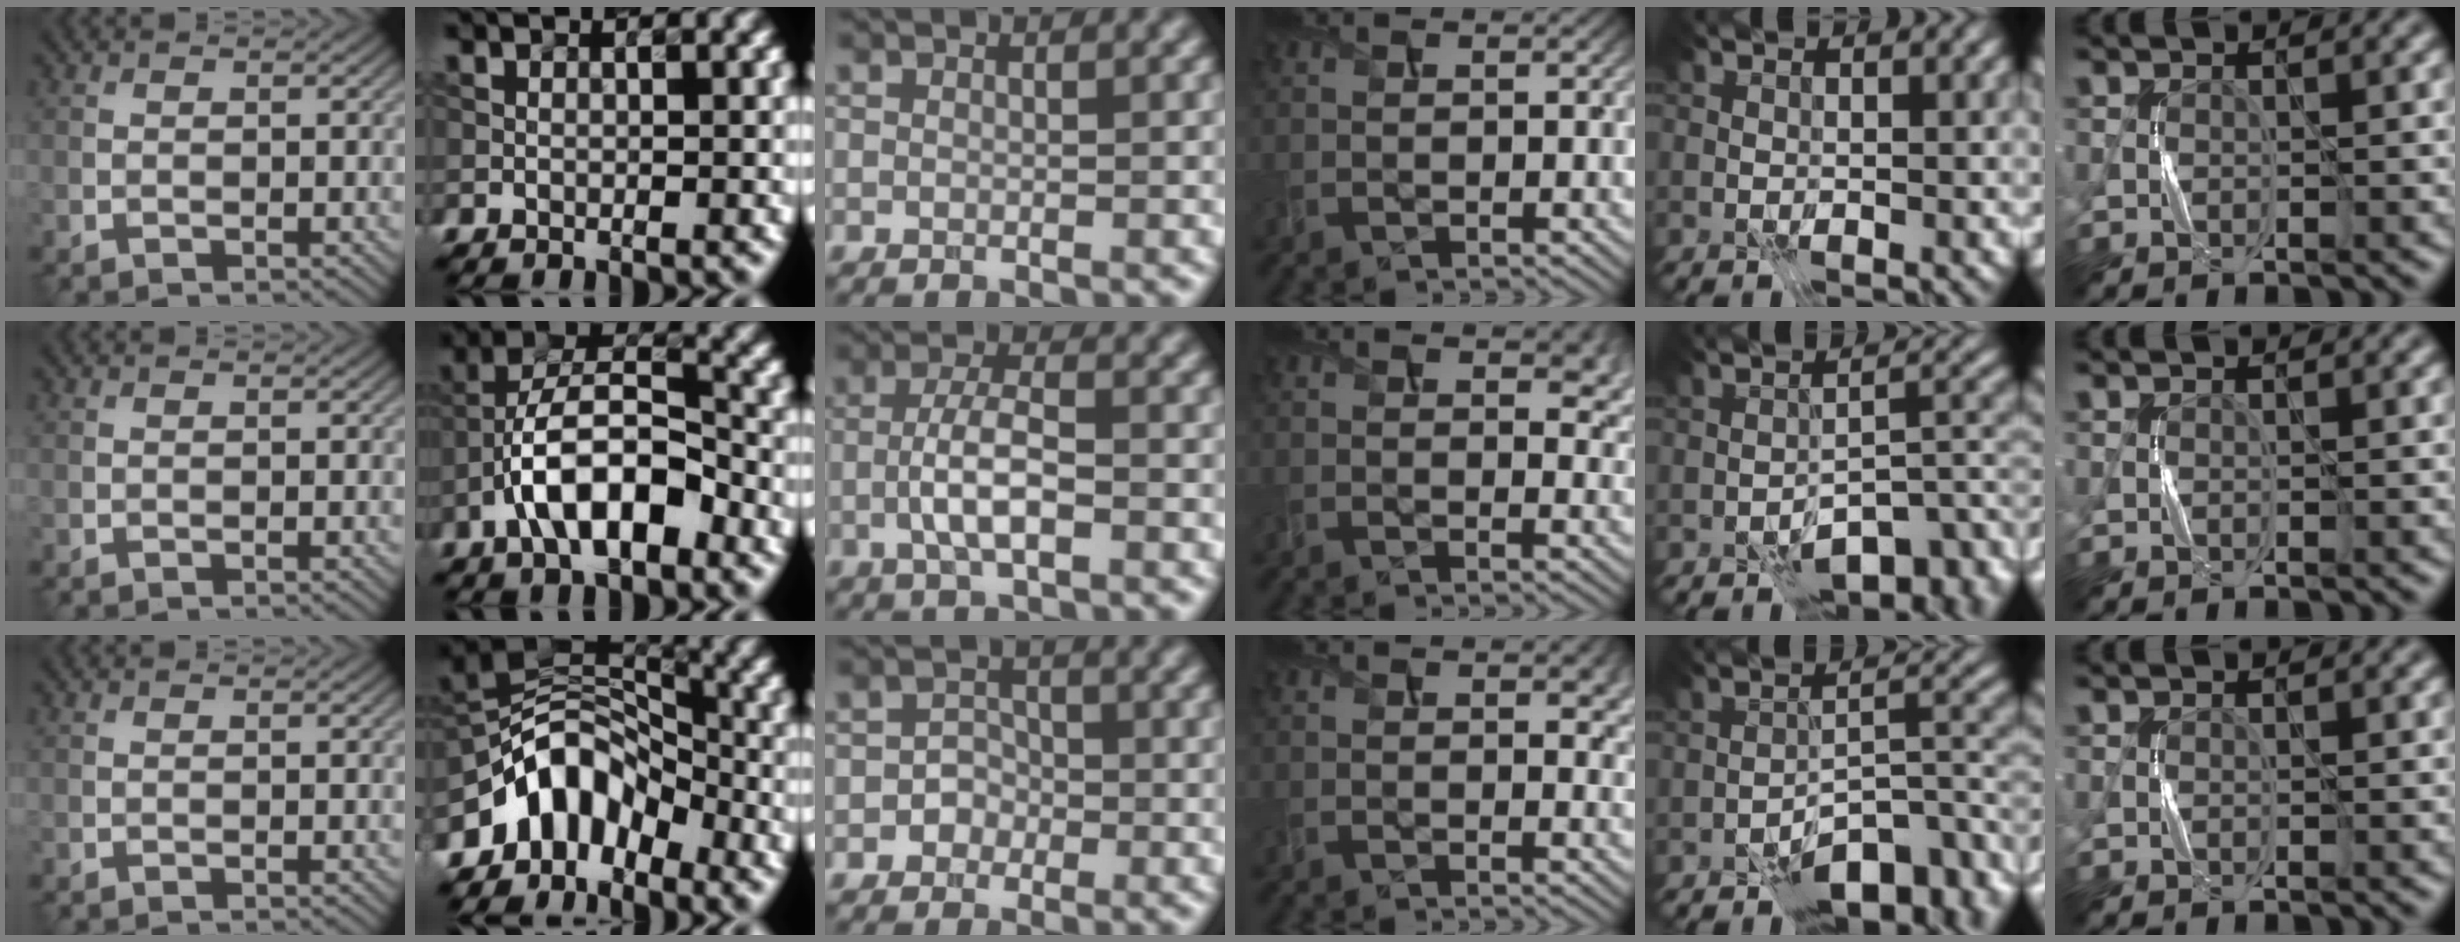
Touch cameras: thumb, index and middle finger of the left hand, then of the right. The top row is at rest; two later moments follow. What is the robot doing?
{"motion": "press", "object": "syringe"}